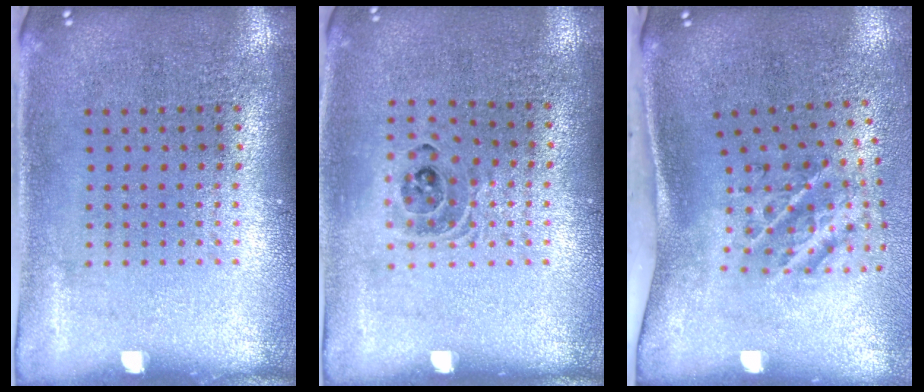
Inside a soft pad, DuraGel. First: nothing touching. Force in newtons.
{"total": 1.1, "press": 1.0, "slide": 0.4}
{"total": 2.3, "press": 1.3, "slide": 1.9}